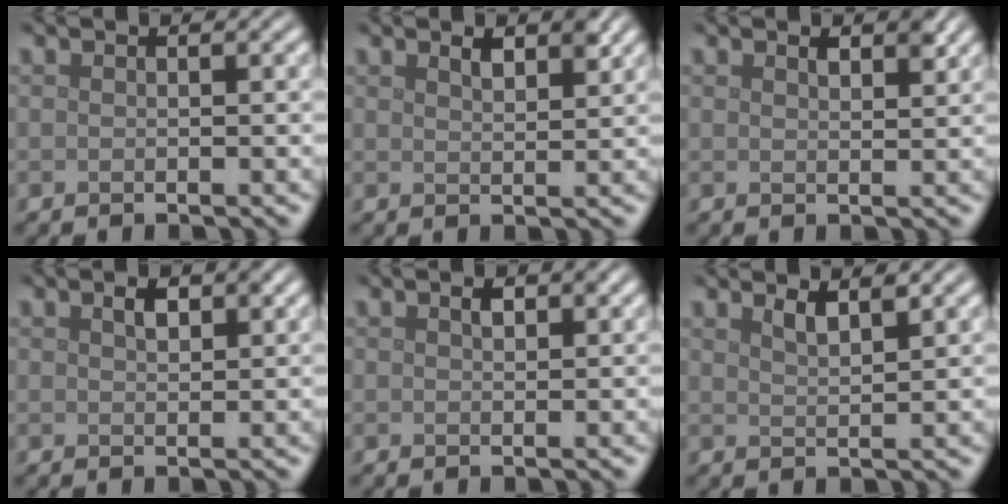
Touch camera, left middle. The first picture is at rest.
{"total": 2.1, "force": [1.4, 0.7, 1.3], "torque": [-0.022, 0.000, 0.025]}
{"total": 1.6, "force": [1.1, 0.6, 1.0], "torque": [-0.015, 0.000, 0.019]}
{"total": 1.8, "force": [0.9, 0.8, 1.3], "torque": [-0.020, 0.004, 0.017]}
{"total": 1.4, "force": [0.7, 0.7, 1.0], "torque": [-0.014, 0.002, 0.012]}
{"total": 2.0, "force": [1.5, 0.5, 1.2], "torque": [-0.020, 0.001, 0.026]}